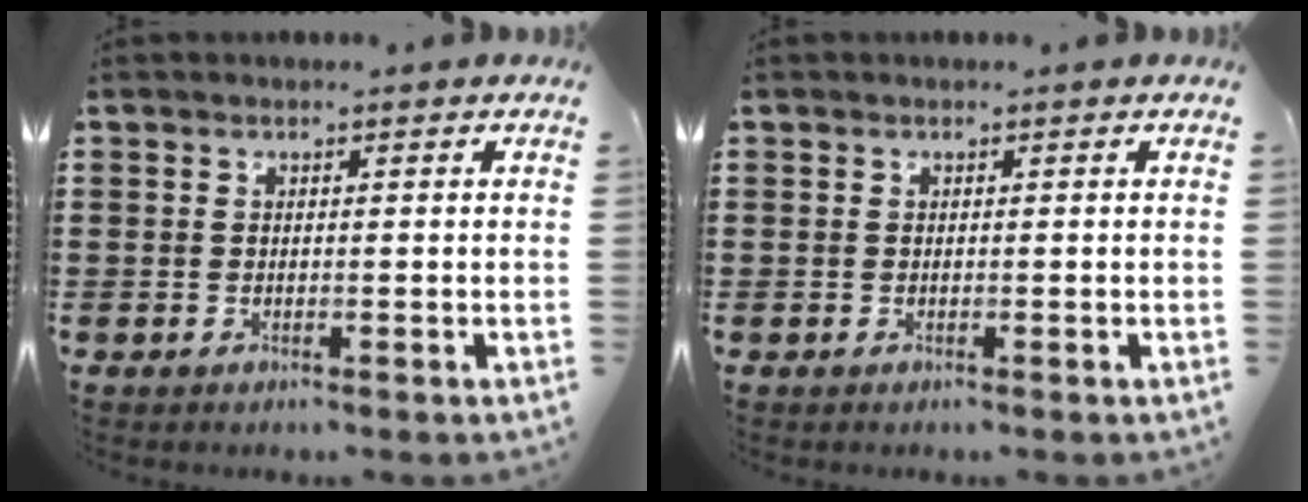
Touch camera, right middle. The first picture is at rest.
{"total": 0.0}